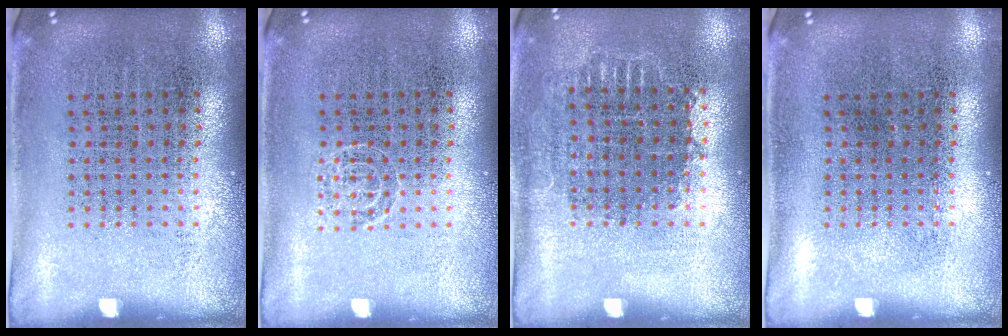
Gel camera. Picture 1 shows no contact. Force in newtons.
{"total": 1.0, "press": 1.0, "slide": 0.1}
{"total": 0.7, "press": 0.7, "slide": 0.1}
{"total": 0.0}